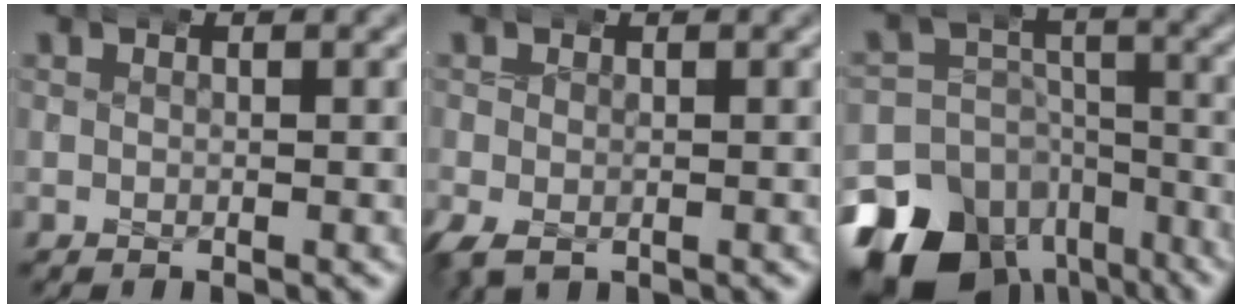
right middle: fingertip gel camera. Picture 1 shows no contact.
{"total": 2.6, "force": [-1.0, 1.9, 1.5], "torque": [-0.032, -0.012, -0.008]}
{"total": 14.9, "force": [-9.5, 9.7, 6.2], "torque": [-0.086, -0.050, -0.145]}